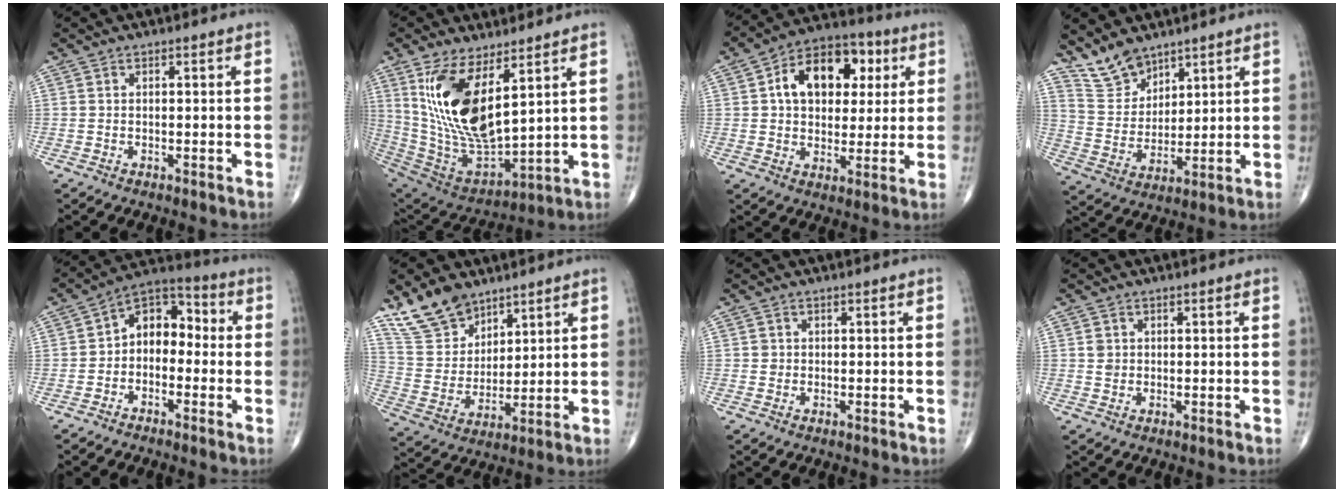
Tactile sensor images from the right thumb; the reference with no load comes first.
{"total": 18.8, "force": [7.1, 7.9, 15.5], "torque": [-0.296, -0.045, 0.157]}
{"total": 15.5, "force": [4.1, 10.4, 10.8], "torque": [-0.128, 0.011, 0.059]}
{"total": 8.1, "force": [6.7, 3.9, 2.3], "torque": [-0.025, -0.044, 0.144]}
{"total": 9.1, "force": [-1.1, 6.4, 6.3], "torque": [-0.063, 0.040, -0.041]}
{"total": 11.8, "force": [8.8, 6.6, 4.2], "torque": [-0.063, -0.043, 0.184]}
{"total": 0.9, "force": [0.0, 0.9, 0.1], "torque": [0.004, 0.003, 0.000]}
{"total": 1.5, "force": [0.2, 1.4, 0.6], "torque": [-0.005, 0.000, 0.006]}